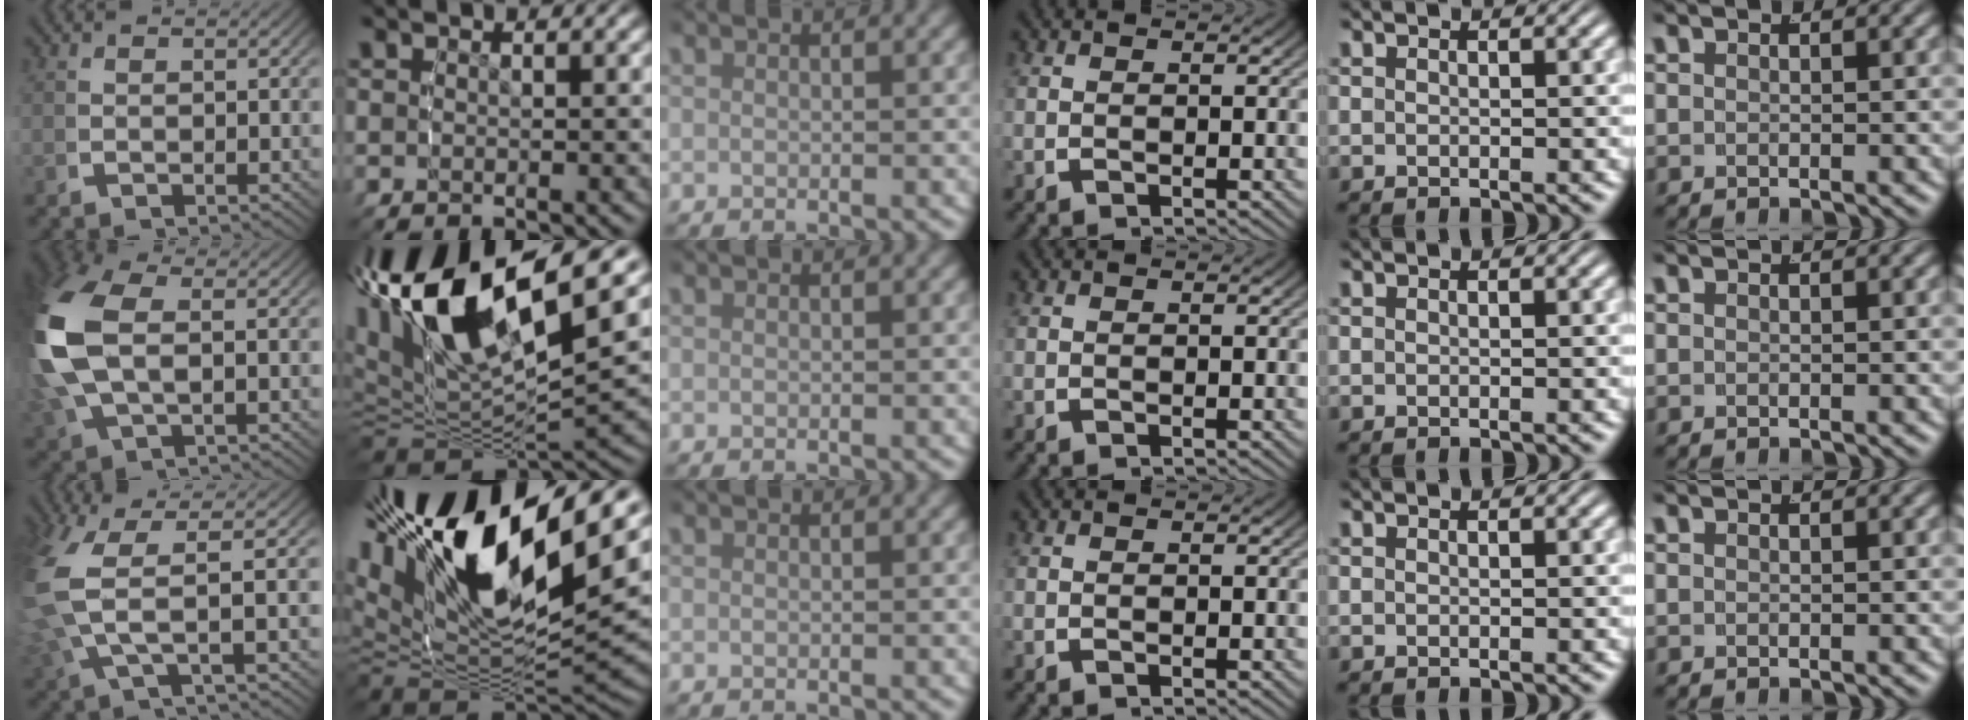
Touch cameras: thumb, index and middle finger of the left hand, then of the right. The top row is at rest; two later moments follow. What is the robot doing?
{"motion": "lift_and_place", "object": "pen"}